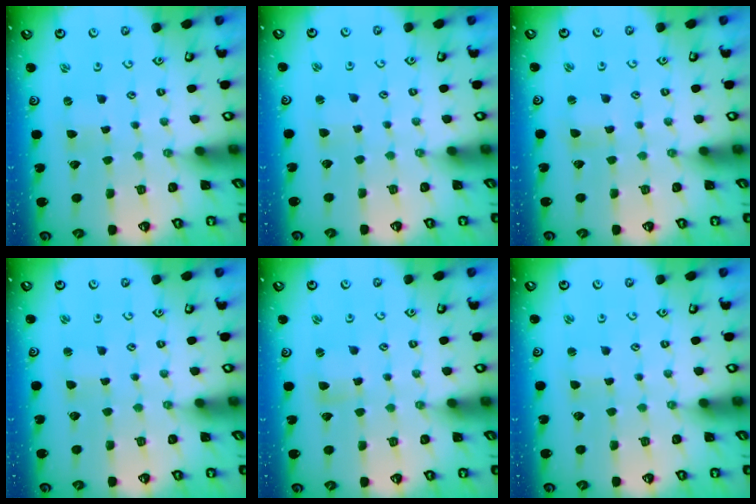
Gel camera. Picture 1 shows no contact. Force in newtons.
{"total": 2.0, "press": 2.0, "slide": 0.3}
{"total": 1.2, "press": 1.1, "slide": 0.3}
{"total": 1.1, "press": 1.1, "slide": 0.2}
{"total": 1.3, "press": 1.3, "slide": 0.1}
{"total": 1.1, "press": 1.1, "slide": 0.2}